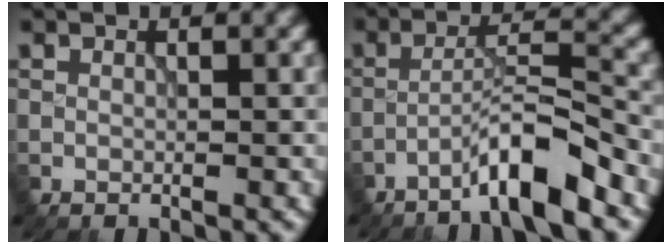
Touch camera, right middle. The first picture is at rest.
{"total": 5.4, "force": [-3.6, 0.4, 4.1], "torque": [-0.066, 0.020, -0.070]}